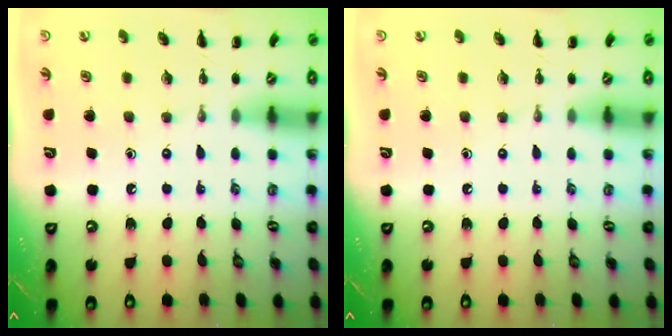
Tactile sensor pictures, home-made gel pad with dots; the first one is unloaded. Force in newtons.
{"total": 0.0}